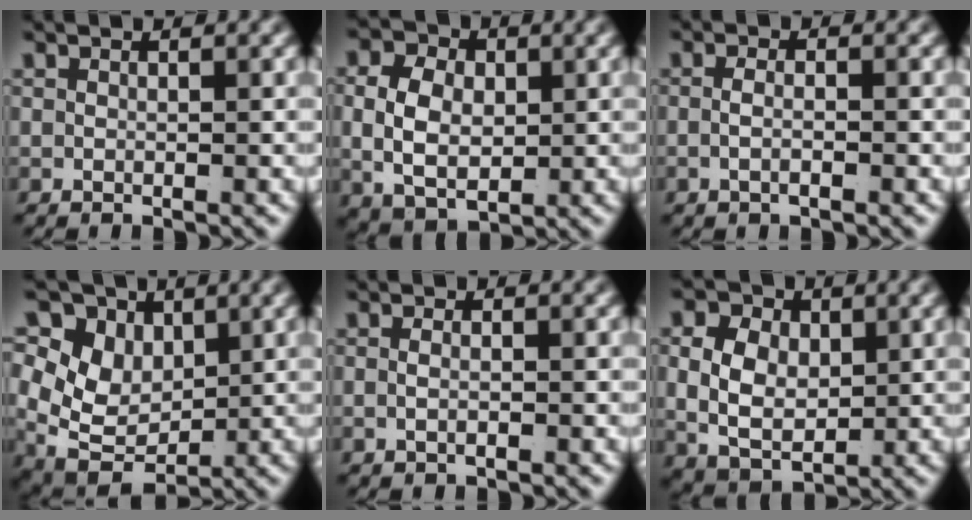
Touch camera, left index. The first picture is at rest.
{"total": 6.8, "force": [-0.4, 5.2, 4.4], "torque": [-0.092, -0.017, 0.003]}
{"total": 1.6, "force": [-1.0, 0.2, 1.3], "torque": [-0.033, -0.010, -0.013]}
{"total": 11.2, "force": [0.3, 9.3, 6.2], "torque": [-0.133, -0.038, 0.013]}
{"total": 1.1, "force": [-0.7, 0.1, 0.9], "torque": [-0.023, -0.008, -0.007]}
{"total": 7.7, "force": [-0.2, 6.2, 4.5], "torque": [-0.101, -0.028, 0.006]}